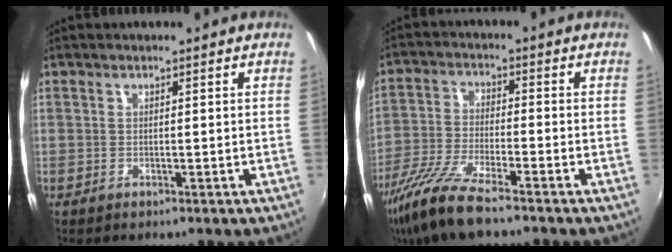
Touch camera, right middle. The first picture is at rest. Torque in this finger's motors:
{"motor_torque": [1.16, -0.98, 0.47, 0.15]}